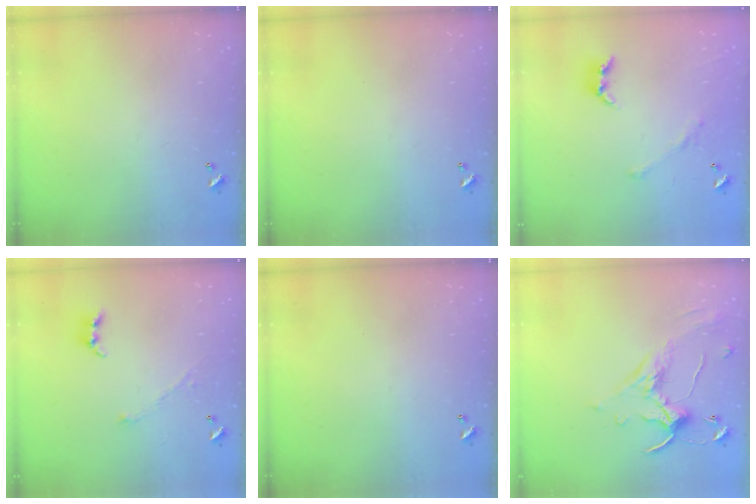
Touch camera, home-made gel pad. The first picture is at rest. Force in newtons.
{"total": 0.0}
{"total": 2.3, "press": 2.0, "slide": 1.0}
{"total": 2.9, "press": 2.9, "slide": 0.4}
{"total": 0.0}
{"total": 1.1, "press": 0.5, "slide": 1.0}